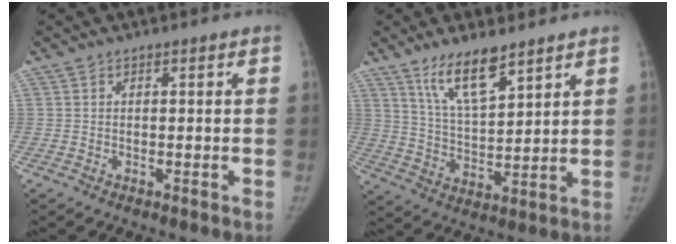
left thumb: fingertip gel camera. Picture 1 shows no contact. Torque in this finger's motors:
{"motor_torque": [0.01, 0.01, 0.14, 0.00, 0.07]}